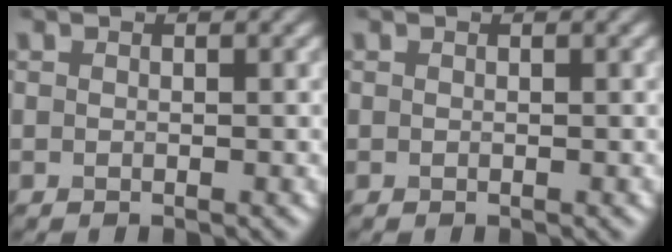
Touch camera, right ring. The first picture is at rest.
{"total": 0.0}